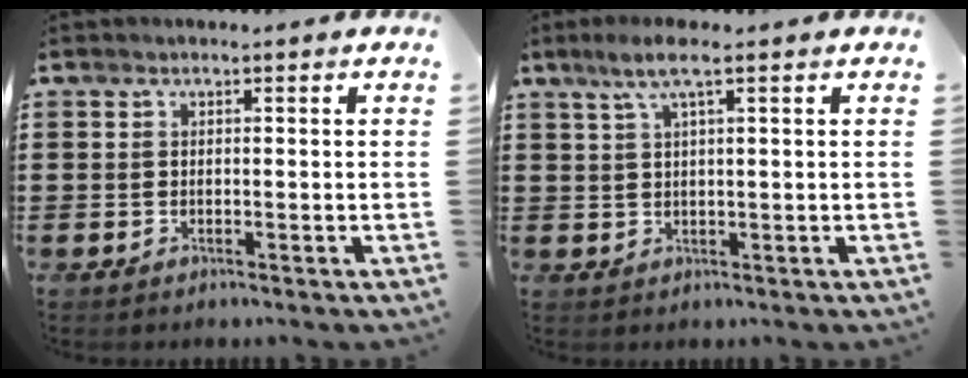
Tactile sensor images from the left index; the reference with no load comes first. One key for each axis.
{"total": 4.0, "fx": 2.0, "fy": 0.5, "fz": 3.4, "tx": -0.072, "ty": 0.004, "tz": 0.032}